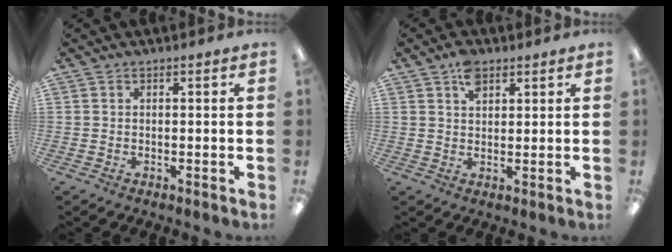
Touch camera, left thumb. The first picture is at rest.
{"total": 4.7, "force": [2.8, 2.7, 2.7], "torque": [-0.044, -0.004, 0.050]}